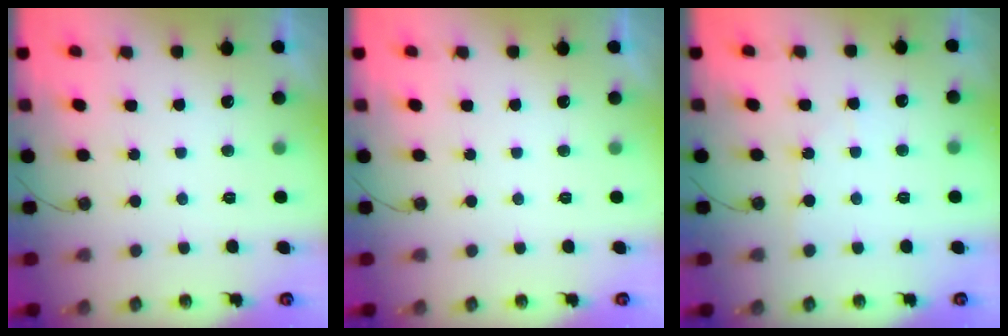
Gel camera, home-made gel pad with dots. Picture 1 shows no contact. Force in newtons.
{"total": 0.0}
{"total": 3.0, "press": 3.0, "slide": 0.4}